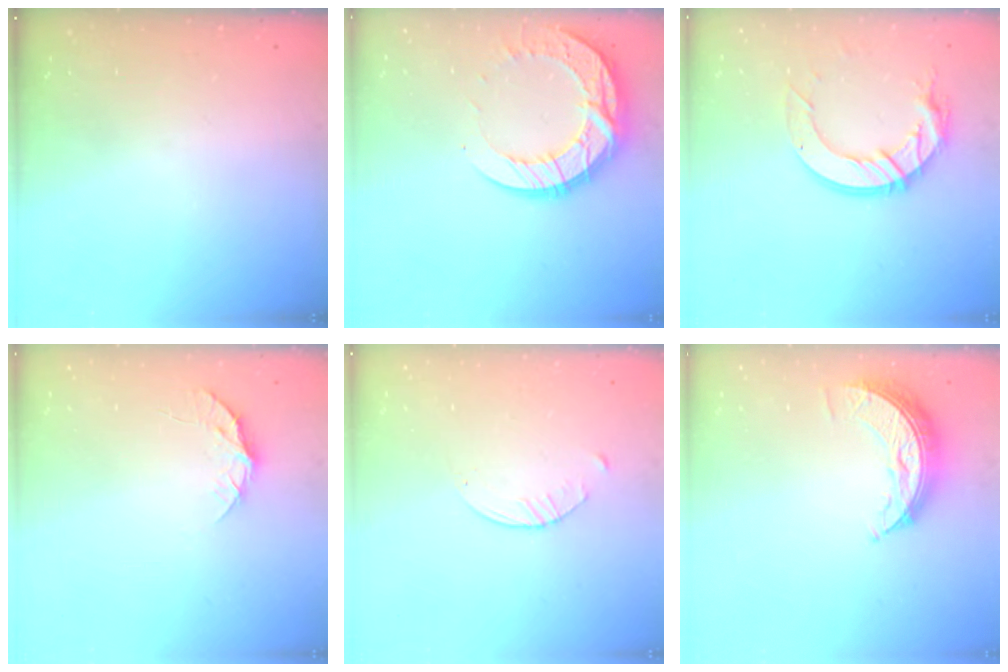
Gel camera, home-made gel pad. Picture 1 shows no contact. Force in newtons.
{"total": 15.4, "press": 15.4, "slide": 1.2}
{"total": 13.6, "press": 13.6, "slide": 1.2}
{"total": 8.1, "press": 8.1, "slide": 0.7}
{"total": 2.0, "press": 2.0, "slide": 0.3}
{"total": 8.4, "press": 8.4, "slide": 0.2}